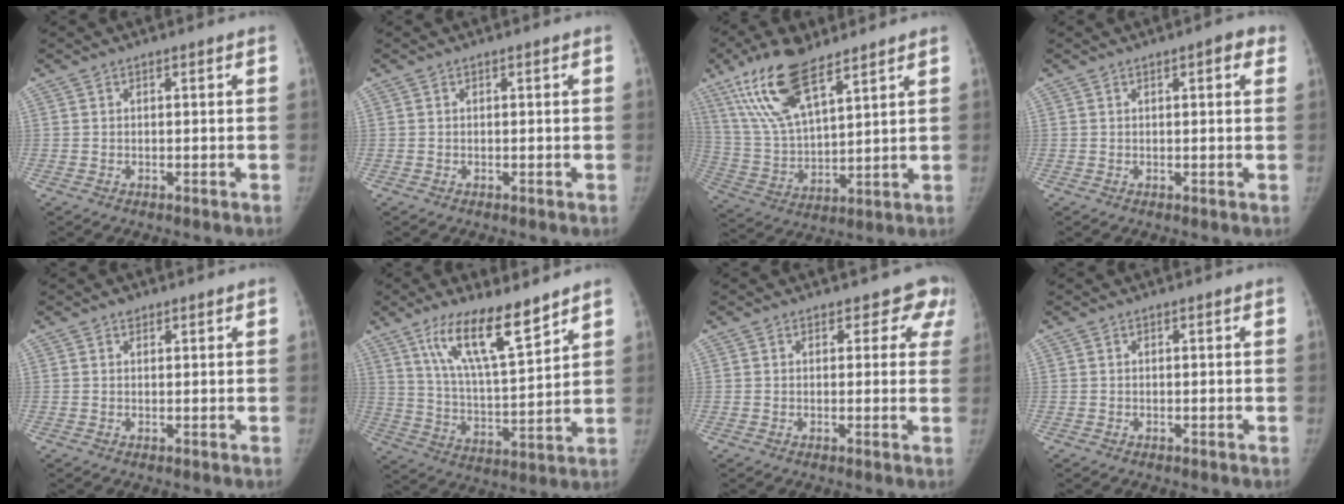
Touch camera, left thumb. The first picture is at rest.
{"total": 0.0}
{"total": 16.3, "force": [10.3, 5.9, 11.2], "torque": [-0.210, -0.035, 0.206]}
{"total": 2.9, "force": [1.3, 1.0, 2.5], "torque": [-0.022, 0.001, 0.011]}
{"total": 1.2, "force": [0.8, 0.7, 0.4], "torque": [0.001, -0.004, 0.011]}
{"total": 14.4, "force": [9.7, 3.5, 10.0], "torque": [-0.162, -0.058, 0.184]}
{"total": 5.4, "force": [4.4, 3.2, 0.4], "torque": [0.048, -0.015, 0.022]}
{"total": 0.0}